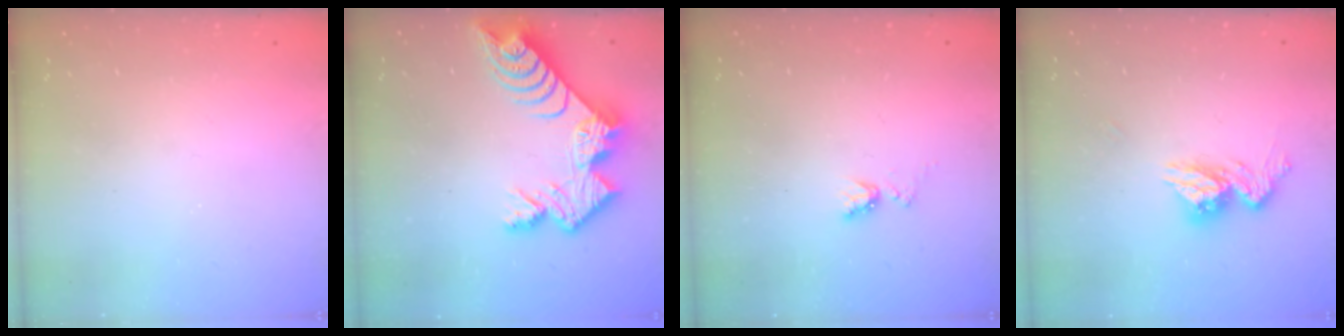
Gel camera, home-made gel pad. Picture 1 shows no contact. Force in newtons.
{"total": 12.9, "press": 12.9, "slide": 1.0}
{"total": 4.4, "press": 4.4, "slide": 0.6}
{"total": 10.7, "press": 10.6, "slide": 1.0}